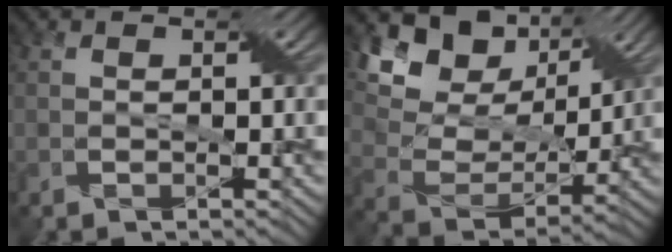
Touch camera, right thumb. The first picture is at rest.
{"total": 14.4, "force": [7.6, 9.0, 8.3], "torque": [-0.192, 0.021, 0.124]}